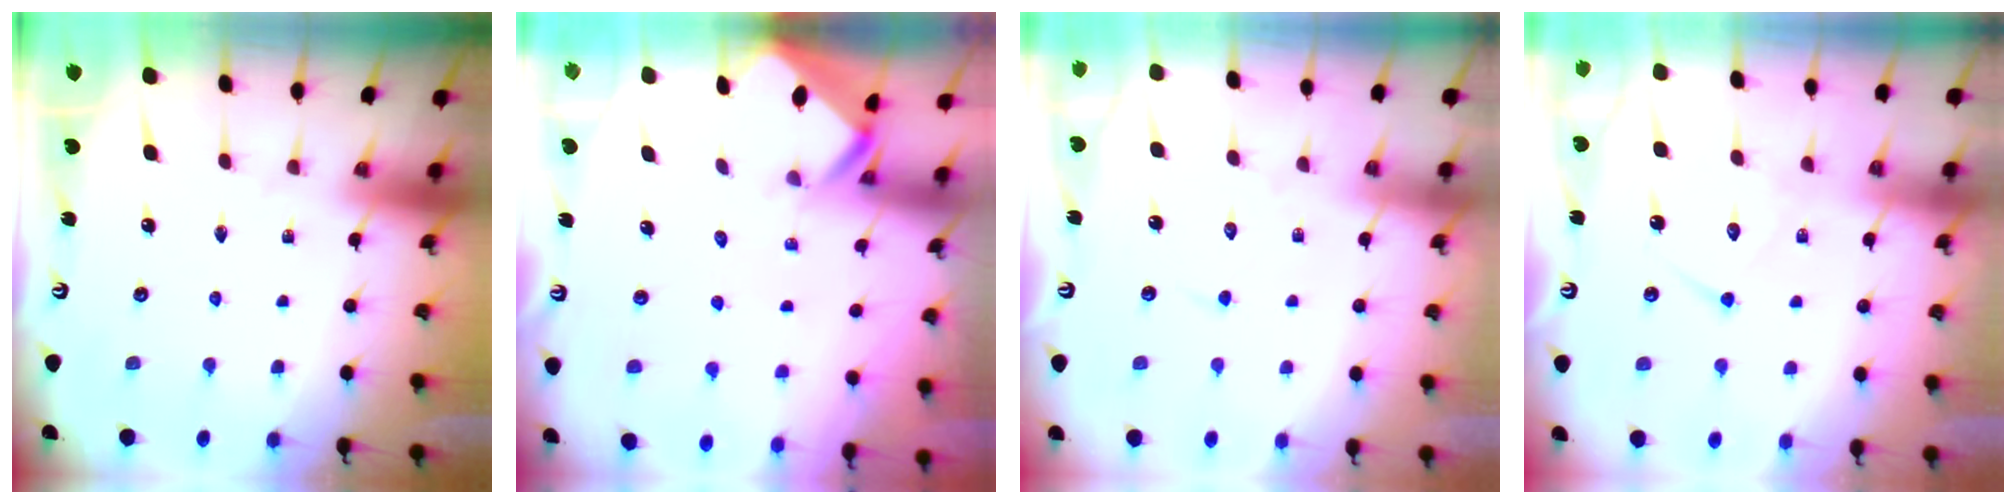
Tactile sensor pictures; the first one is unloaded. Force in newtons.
{"total": 2.7, "press": 2.7, "slide": 0.2}
{"total": 3.1, "press": 3.1, "slide": 0.2}
{"total": 9.8, "press": 9.7, "slide": 0.8}